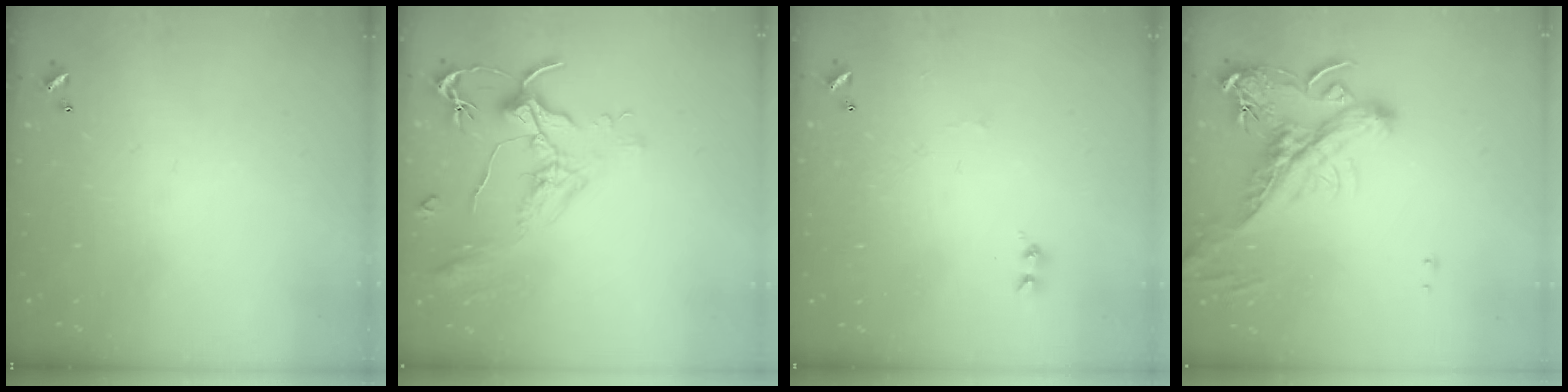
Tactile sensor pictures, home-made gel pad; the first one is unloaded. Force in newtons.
{"total": 1.6, "press": 1.5, "slide": 0.7}
{"total": 1.5, "press": 1.4, "slide": 0.6}
{"total": 4.2, "press": 3.8, "slide": 1.6}